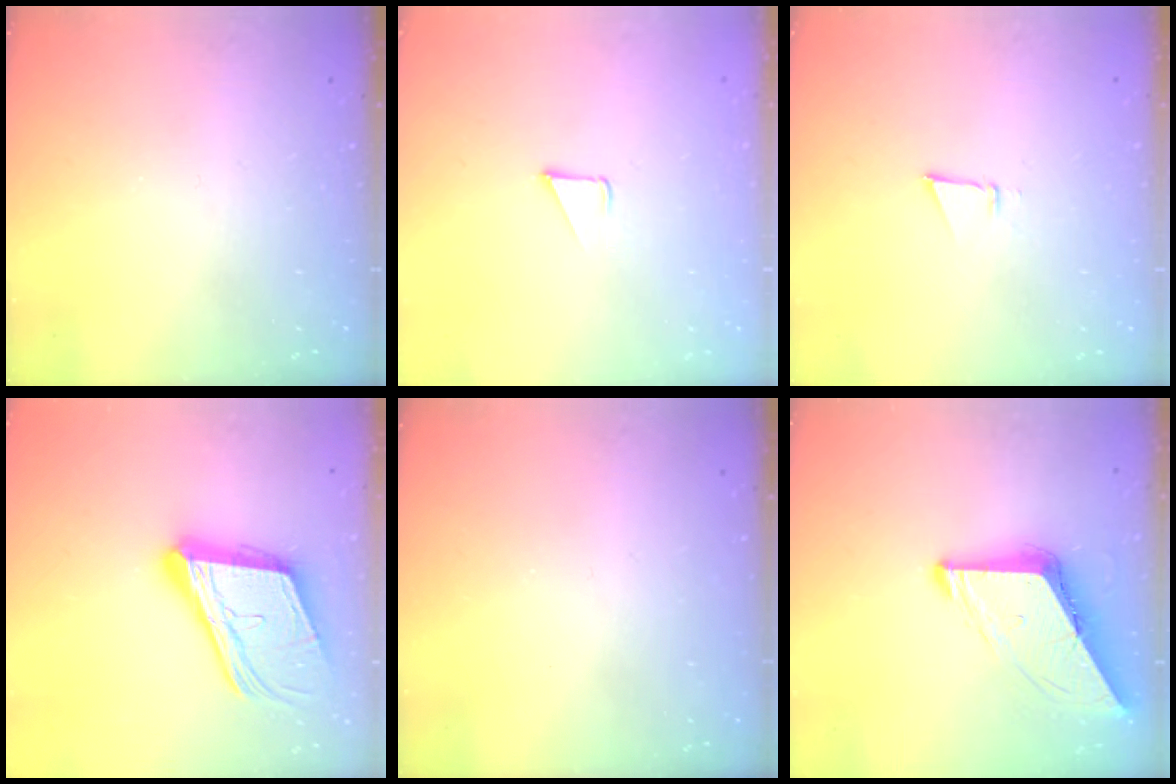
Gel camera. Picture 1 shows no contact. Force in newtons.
{"total": 3.5, "press": 3.5, "slide": 0.2}
{"total": 2.7, "press": 2.6, "slide": 0.8}
{"total": 21.3, "press": 20.8, "slide": 4.6}
{"total": 0.0}
{"total": 9.7, "press": 9.6, "slide": 1.0}